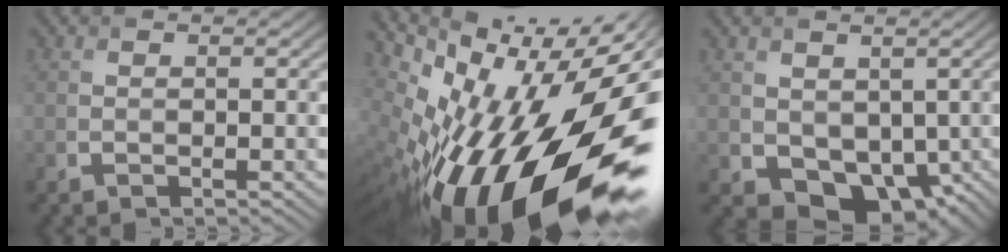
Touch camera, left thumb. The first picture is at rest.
{"total": 20.8, "force": [-4.8, 9.0, 18.1], "torque": [-0.308, -0.035, -0.098]}
{"total": 6.2, "force": [0.0, 4.9, 3.7], "torque": [-0.072, -0.025, 0.006]}